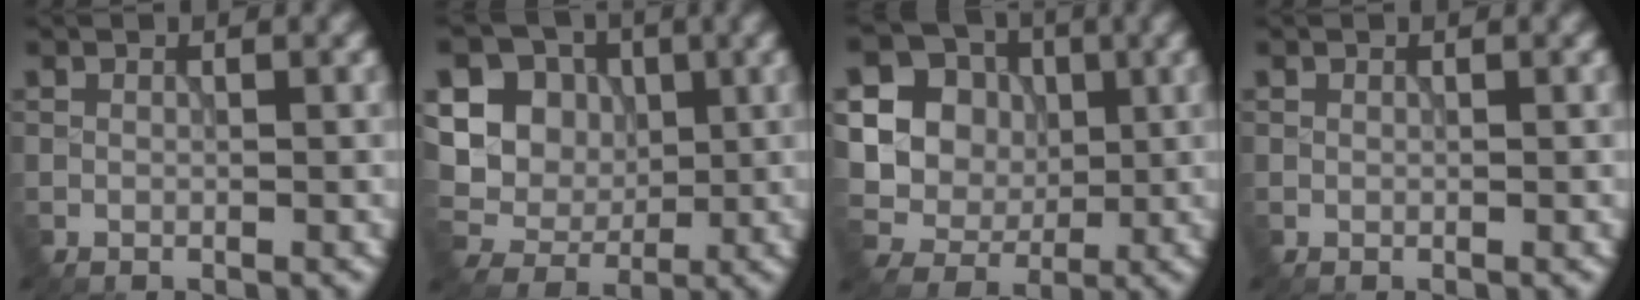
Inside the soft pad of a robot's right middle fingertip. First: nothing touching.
{"total": 10.4, "force": [2.7, 9.1, 4.4], "torque": [-0.112, 0.024, 0.040]}
{"total": 10.9, "force": [1.9, 9.9, 4.0], "torque": [-0.119, 0.017, 0.026]}
{"total": 0.0}